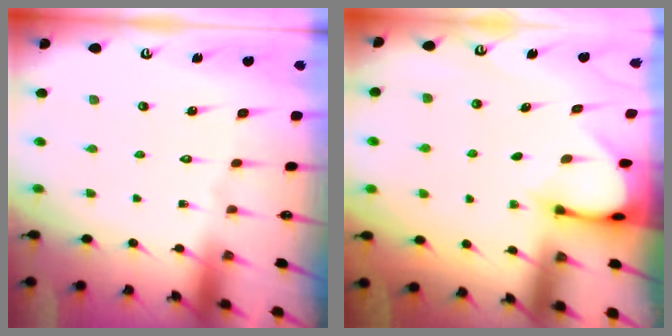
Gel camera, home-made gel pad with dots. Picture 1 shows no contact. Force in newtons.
{"total": 3.1, "press": 3.1, "slide": 0.2}